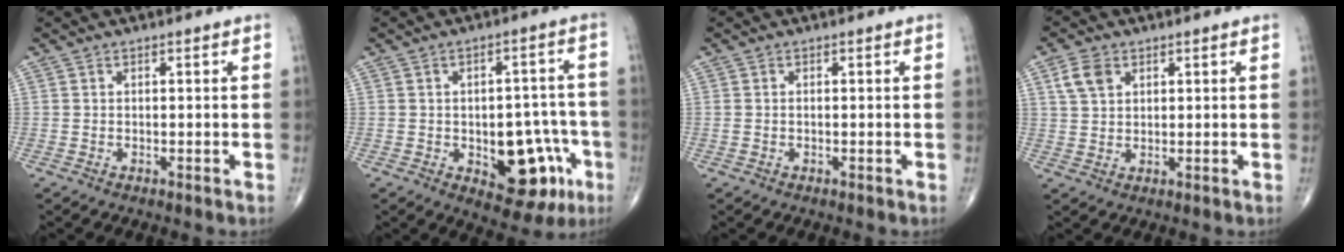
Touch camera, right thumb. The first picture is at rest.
{"total": 12.1, "force": [-4.3, 6.9, 8.9], "torque": [-0.069, 0.034, -0.044]}
{"total": 0.6, "force": [-0.1, 0.4, 0.4], "torque": [-0.017, 0.007, 0.002]}
{"total": 4.7, "force": [2.1, 3.2, 2.7], "torque": [-0.044, 0.000, 0.043]}